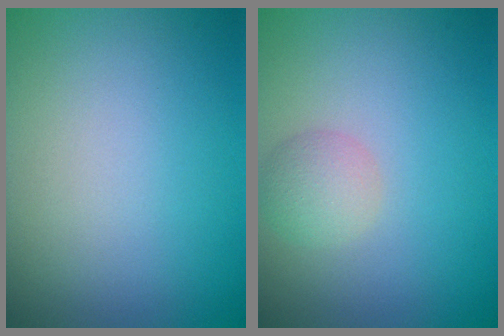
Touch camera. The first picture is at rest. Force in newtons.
{"total": 2.1, "press": 2.1, "slide": 0.2}